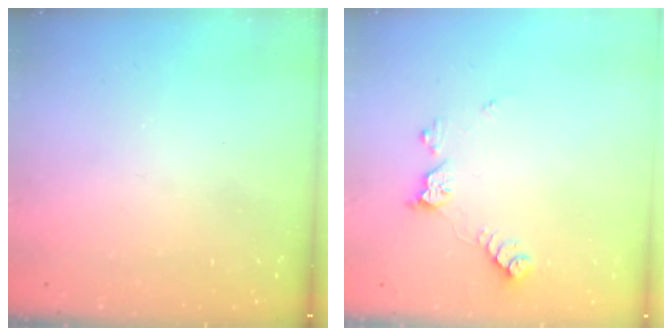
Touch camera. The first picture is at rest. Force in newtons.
{"total": 8.8, "press": 8.8, "slide": 0.4}